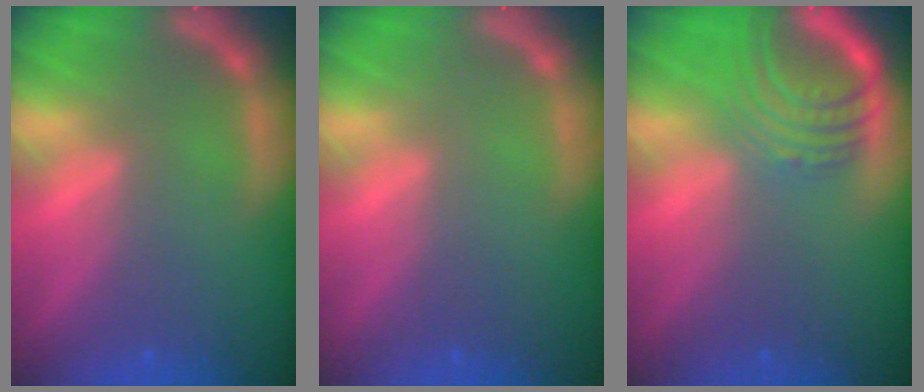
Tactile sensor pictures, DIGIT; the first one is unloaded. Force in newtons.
{"total": 0.0}
{"total": 7.1}